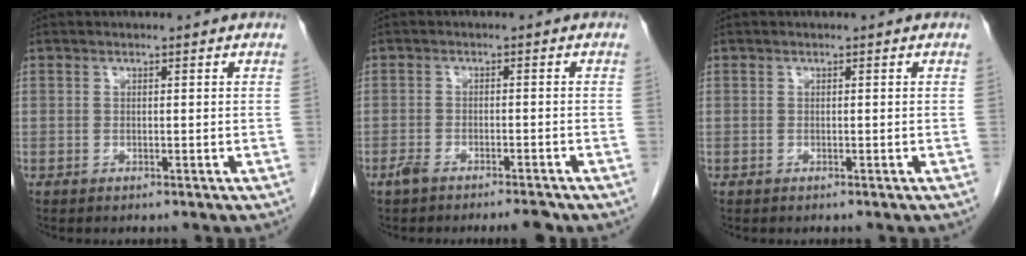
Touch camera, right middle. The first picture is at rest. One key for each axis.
{"total": 4.0, "fx": -3.2, "fy": 0.8, "fz": 2.3, "tx": -0.040, "ty": -0.001, "tz": -0.052}
{"total": 0.0}